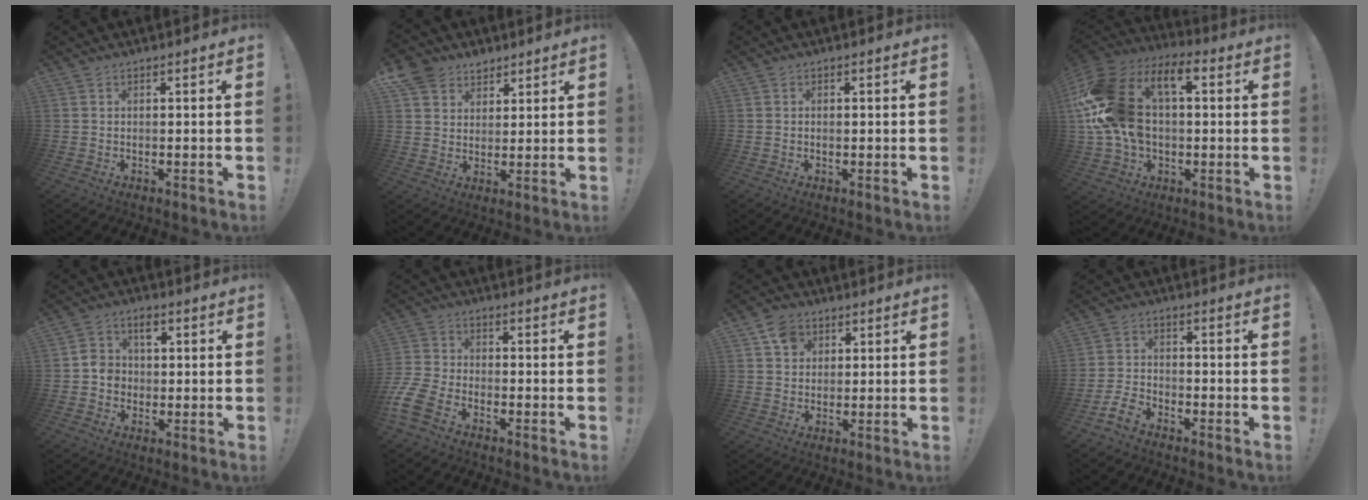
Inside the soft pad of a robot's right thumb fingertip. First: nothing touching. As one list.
[{"total": 7.9, "force": [5.4, 5.5, 1.3], "torque": [-0.024, -0.038, 0.108]}, {"total": 0.5, "force": [-0.3, 0.1, 0.5], "torque": [-0.011, 0.001, -0.005]}, {"total": 22.4, "force": [5.1, 14.6, 16.2], "torque": [-0.314, -0.006, 0.092]}, {"total": 5.6, "force": [0.3, 5.0, 2.4], "torque": [-0.031, 0.005, 0.003]}, {"total": 8.2, "force": [-5.4, 4.5, 4.3], "torque": [-0.108, 0.017, -0.102]}, {"total": 6.2, "force": [3.0, 5.1, 1.9], "torque": [-0.022, -0.012, 0.057]}, {"total": 6.1, "force": [-4.8, 2.6, 2.7], "torque": [-0.063, 0.013, -0.090]}]